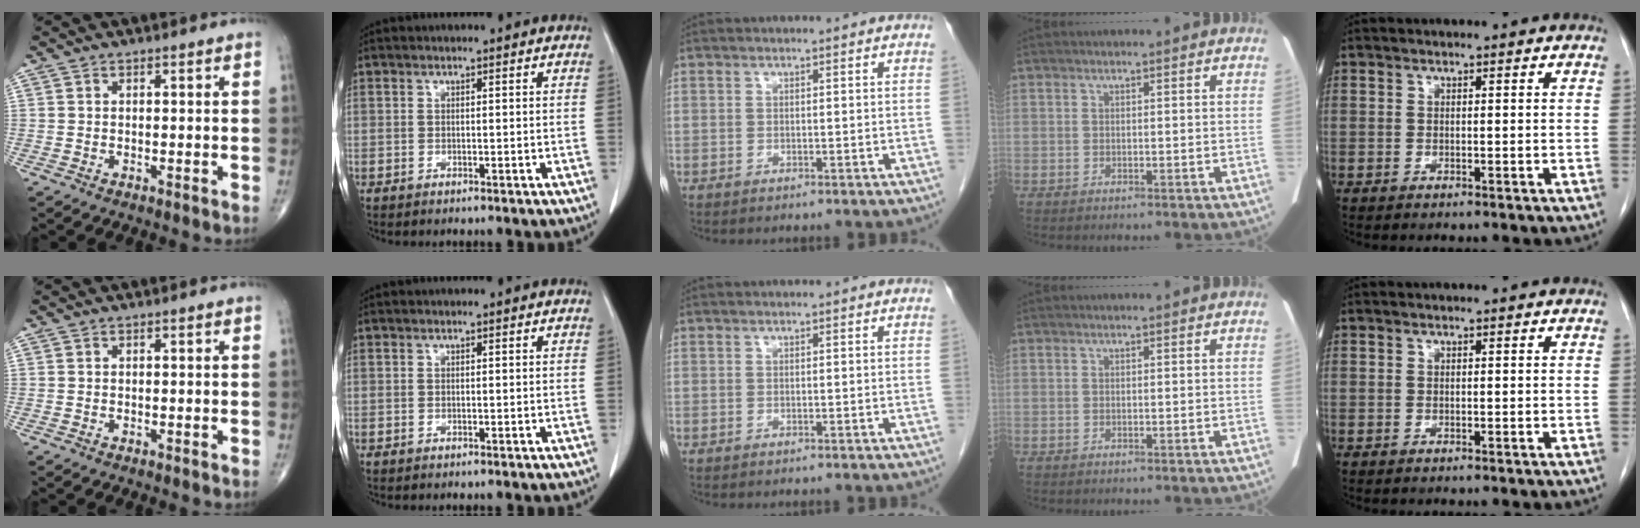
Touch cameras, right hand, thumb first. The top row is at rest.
{}